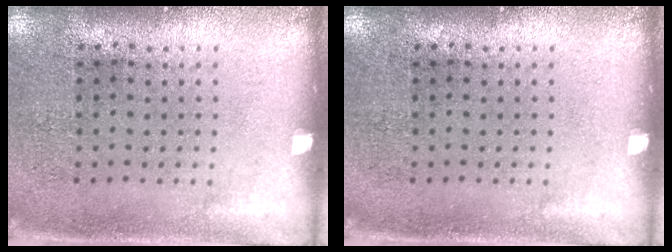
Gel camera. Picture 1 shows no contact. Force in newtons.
{"total": 0.0}